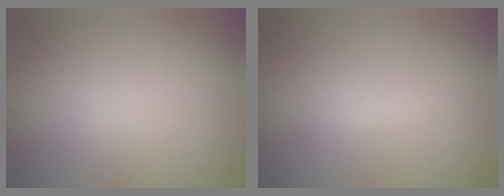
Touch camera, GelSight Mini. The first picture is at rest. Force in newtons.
{"total": 1.1, "press": 1.1, "slide": 0.0}